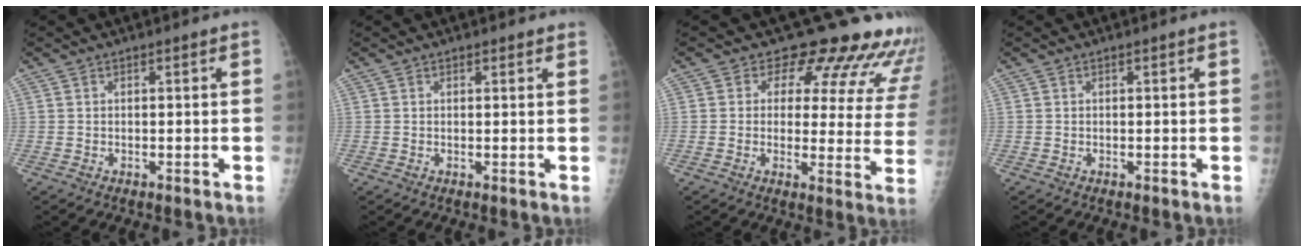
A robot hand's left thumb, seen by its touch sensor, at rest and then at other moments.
{"total": 1.0, "force": [0.9, 0.4, 0.3], "torque": [0.000, -0.004, 0.009]}
{"total": 16.5, "force": [14.5, 6.4, 4.7], "torque": [0.001, -0.103, 0.141]}
{"total": 0.0}